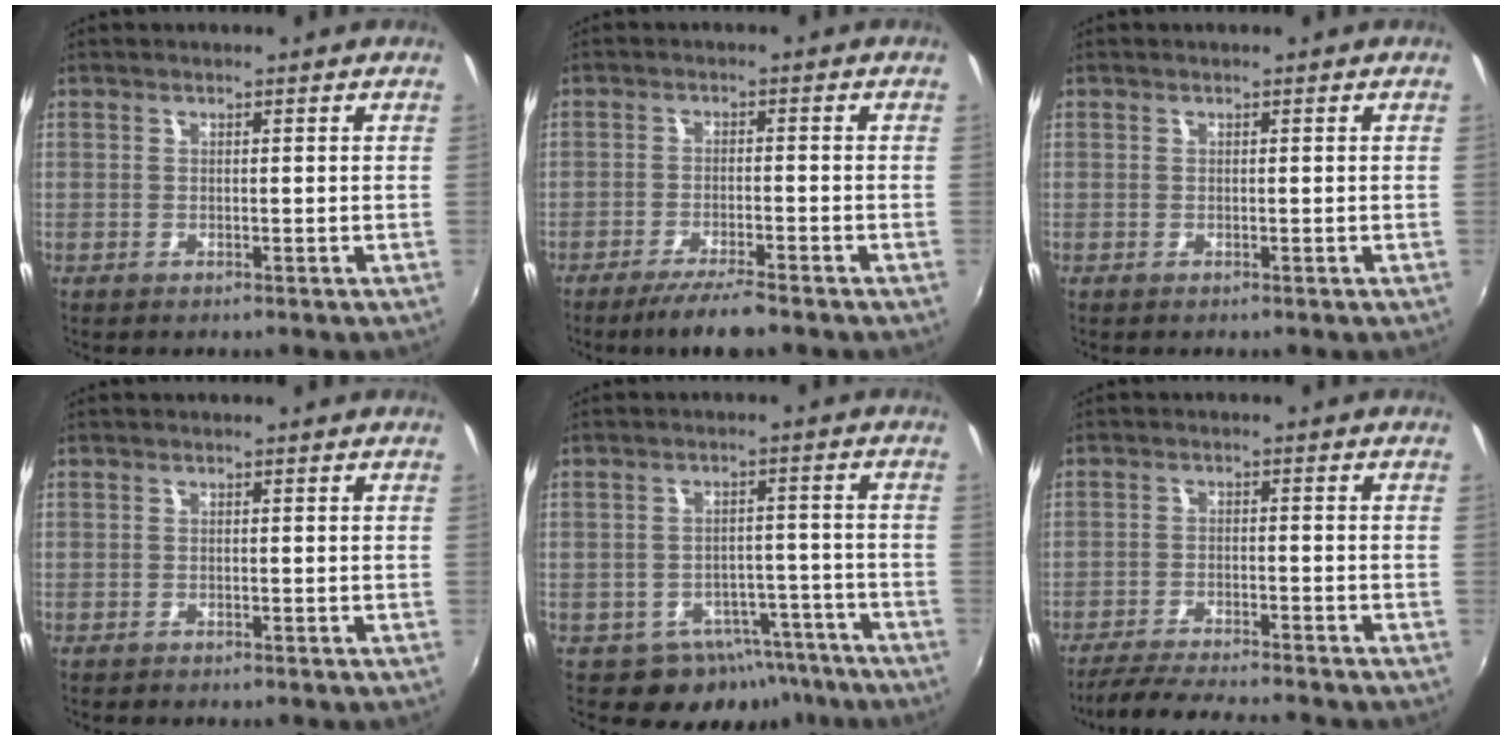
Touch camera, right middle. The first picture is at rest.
{"total": 6.1, "force": [-5.0, 0.8, 3.4], "torque": [-0.077, -0.009, -0.083]}
{"total": 0.0}
{"total": 0.6, "force": [-0.6, 0.1, 0.1], "torque": [-0.005, 0.000, -0.010]}
{"total": 9.1, "force": [-6.2, 6.1, 2.7], "torque": [-0.046, 0.027, -0.060]}
{"total": 10.4, "force": [-9.5, 0.5, 4.3], "torque": [-0.105, -0.015, -0.155]}